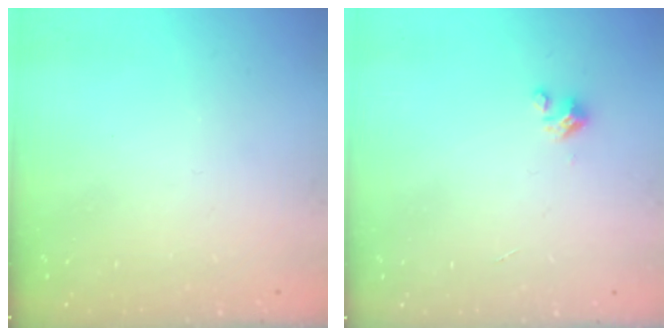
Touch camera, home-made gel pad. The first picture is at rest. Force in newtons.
{"total": 2.0, "press": 2.0, "slide": 0.2}